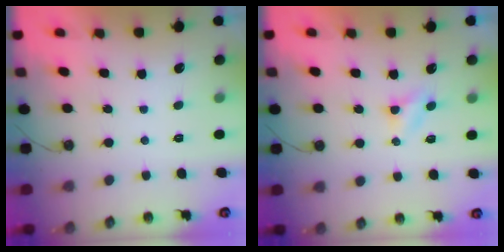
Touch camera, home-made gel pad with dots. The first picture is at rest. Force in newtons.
{"total": 3.3, "press": 3.3, "slide": 0.4}